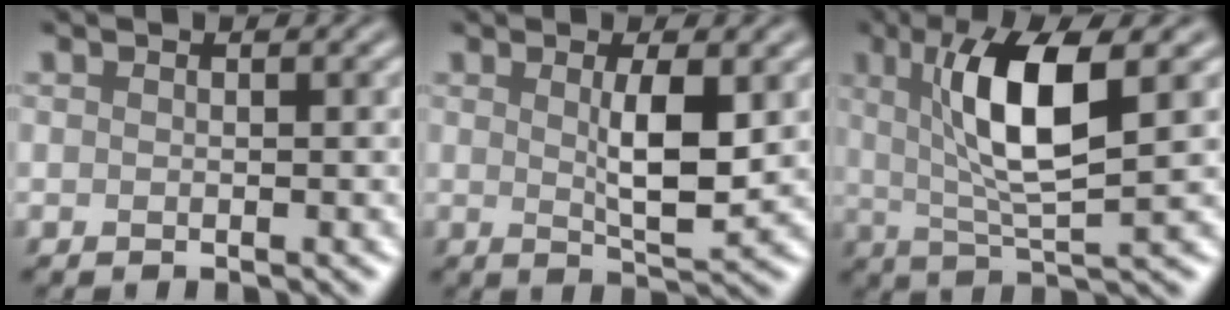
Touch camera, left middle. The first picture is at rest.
{"total": 4.0, "force": [0.8, 0.9, 3.8], "torque": [-0.067, -0.004, 0.016]}
{"total": 7.8, "force": [2.0, 1.8, 7.3], "torque": [-0.127, -0.001, 0.037]}